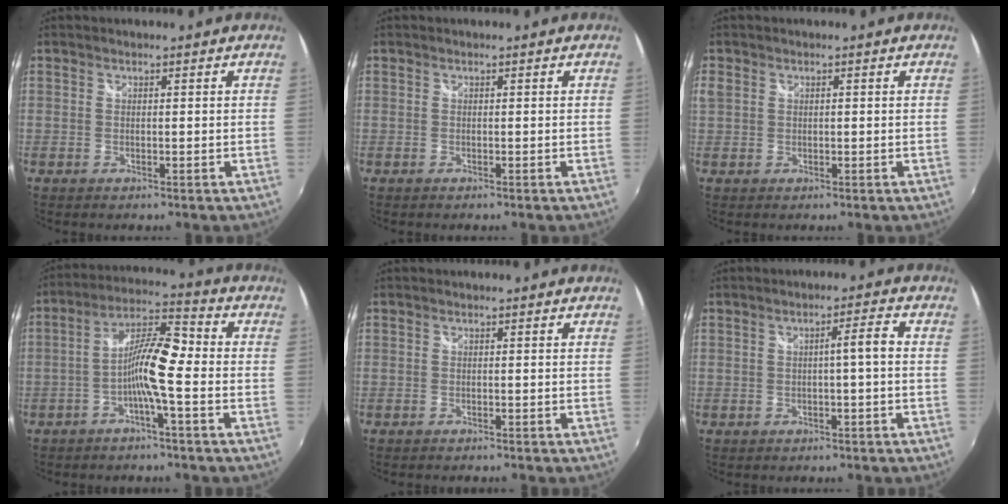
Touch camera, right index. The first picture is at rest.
{"total": 0.0}
{"total": 2.6, "force": [0.1, 2.1, 1.4], "torque": [-0.033, 0.000, 0.001]}
{"total": 8.4, "force": [-2.7, 0.9, 7.9], "torque": [-0.163, 0.018, -0.053]}
{"total": 1.1, "force": [-1.1, 0.2, 0.2], "torque": [-0.009, -0.009, -0.020]}
{"total": 3.0, "force": [-0.7, -0.2, 2.9], "torque": [-0.048, 0.007, -0.008]}